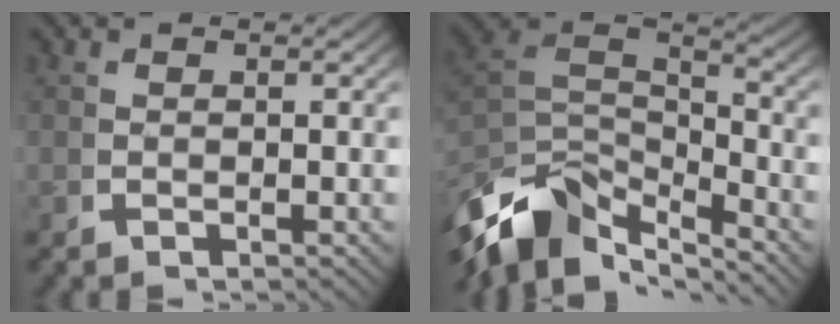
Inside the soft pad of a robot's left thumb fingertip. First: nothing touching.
{"total": 12.4, "force": [-3.9, 8.3, 8.4], "torque": [-0.198, -0.050, -0.045]}